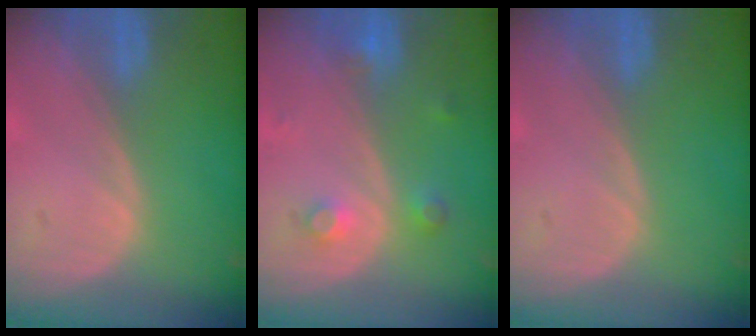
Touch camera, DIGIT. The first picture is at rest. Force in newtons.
{"total": 3.3, "press": 3.1, "slide": 1.1}
{"total": 0.0}